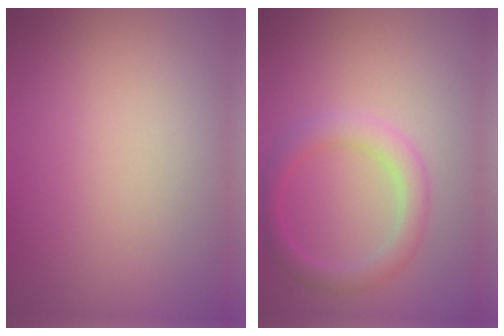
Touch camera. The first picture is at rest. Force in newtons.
{"total": 2.7, "press": 2.7, "slide": 0.1}